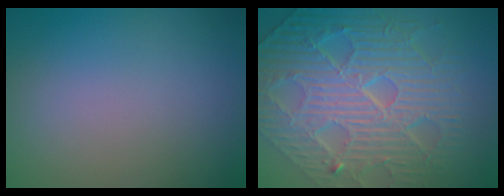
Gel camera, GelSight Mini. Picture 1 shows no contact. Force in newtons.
{"total": 10.9, "press": 7.4, "slide": 7.9}